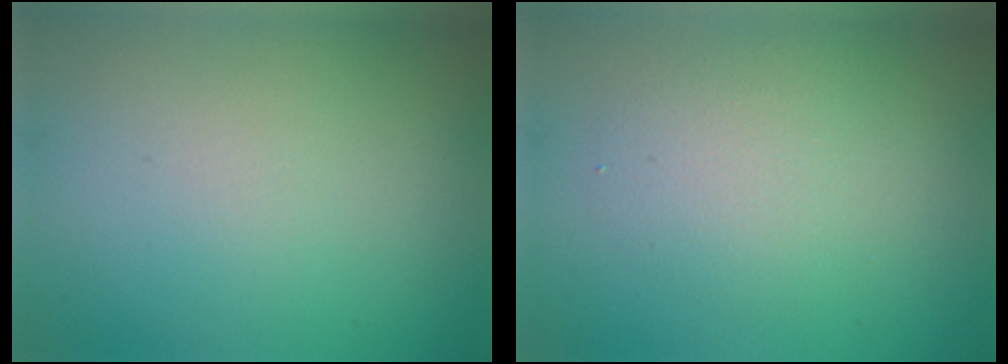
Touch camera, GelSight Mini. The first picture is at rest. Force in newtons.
{"total": 3.3, "press": 3.3, "slide": 0.4}